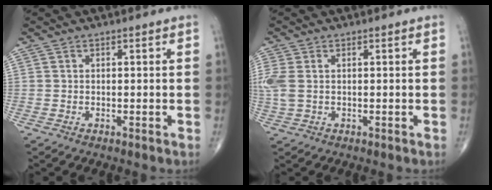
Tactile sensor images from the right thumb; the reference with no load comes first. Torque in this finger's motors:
{"motor_torque": [0.14, 0.07, 0.52, 0.21, 0.18]}